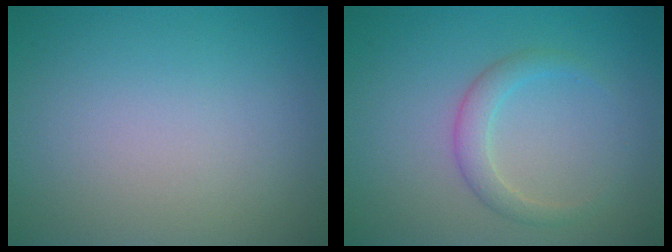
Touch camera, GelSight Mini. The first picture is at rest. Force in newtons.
{"total": 2.0, "press": 2.0, "slide": 0.1}